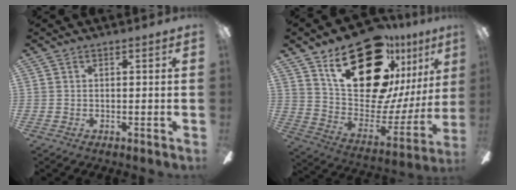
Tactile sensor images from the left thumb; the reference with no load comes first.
{"total": 29.5, "force": [16.8, 15.2, 19.0], "torque": [-0.295, -0.110, 0.313]}